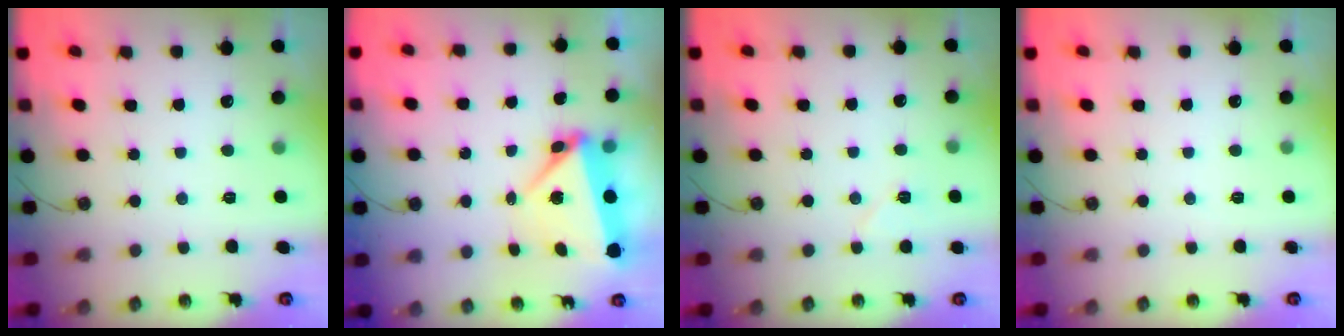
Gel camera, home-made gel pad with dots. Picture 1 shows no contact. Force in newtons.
{"total": 8.0, "press": 7.9, "slide": 1.0}
{"total": 6.7, "press": 6.6, "slide": 1.2}
{"total": 0.0}